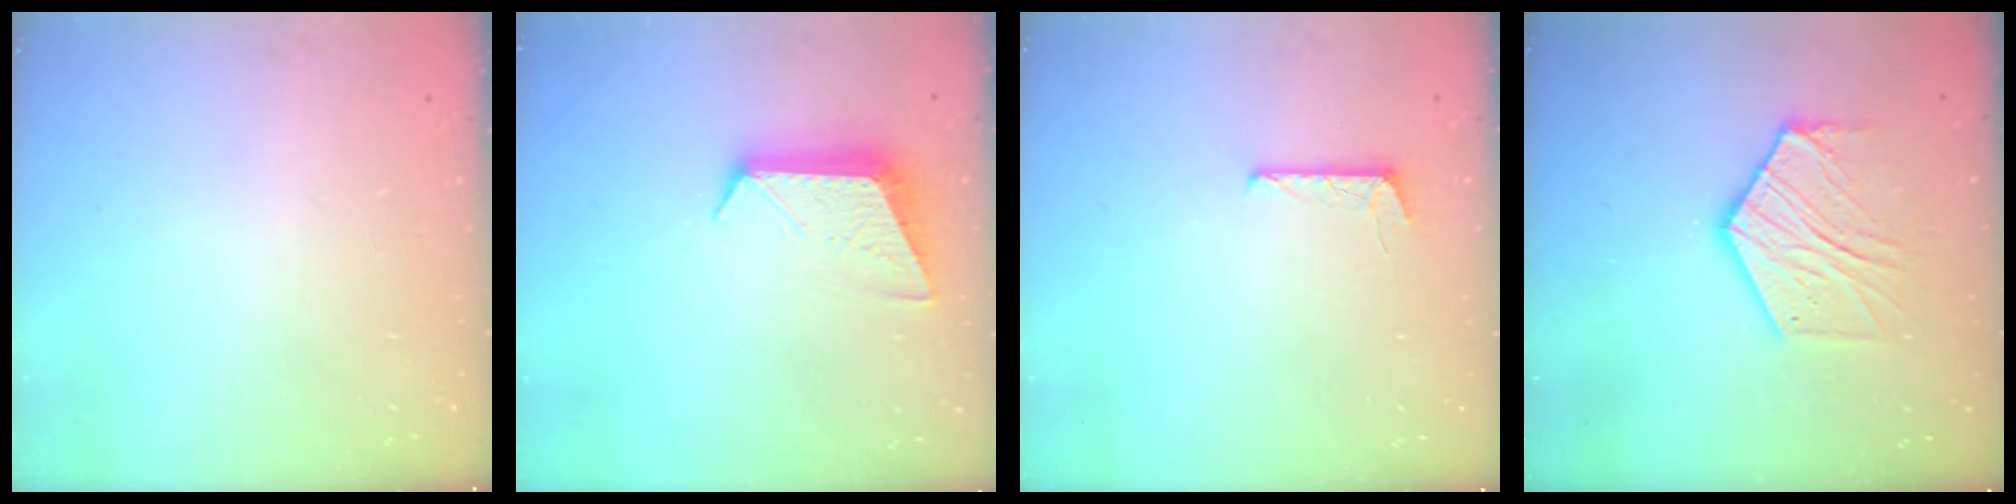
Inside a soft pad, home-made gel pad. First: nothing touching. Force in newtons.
{"total": 9.9, "press": 9.9, "slide": 0.2}
{"total": 5.1, "press": 5.1, "slide": 0.5}
{"total": 13.7, "press": 13.7, "slide": 0.7}